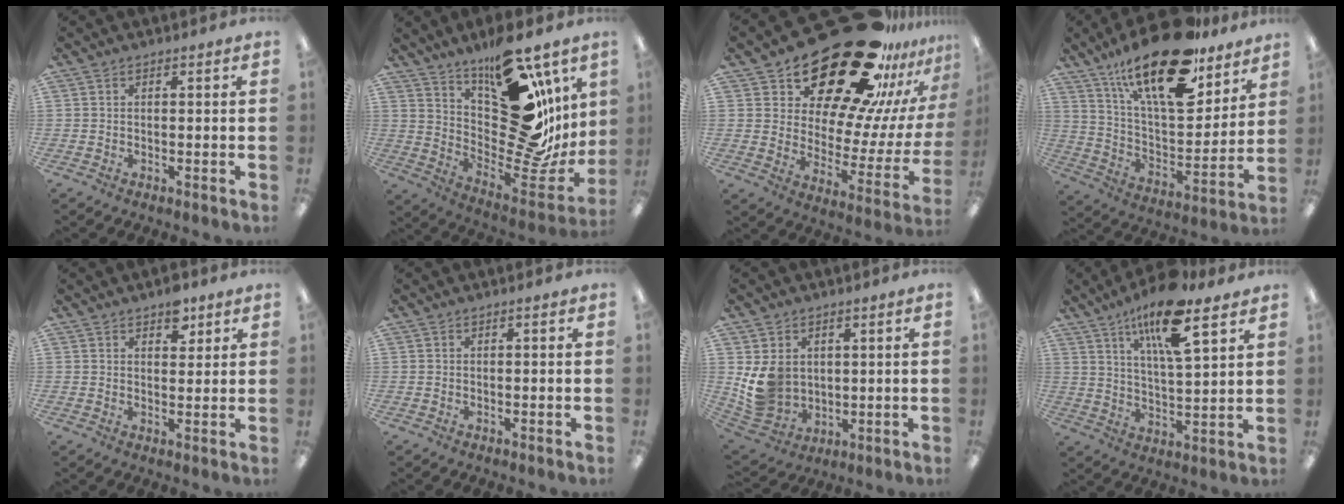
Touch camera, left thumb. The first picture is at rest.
{"total": 24.0, "force": [10.2, 11.9, 18.1], "torque": [-0.234, -0.087, 0.185]}
{"total": 28.8, "force": [22.1, 11.9, 14.3], "torque": [-0.206, -0.159, 0.385]}
{"total": 24.3, "force": [17.0, 8.7, 15.1], "torque": [-0.248, -0.102, 0.290]}
{"total": 5.5, "force": [3.5, 3.0, 2.9], "torque": [-0.017, -0.019, 0.055]}
{"total": 0.0}
{"total": 10.3, "force": [2.0, 8.9, 4.7], "torque": [-0.111, 0.001, 0.048]}
{"total": 15.3, "force": [9.8, 4.4, 10.9], "torque": [-0.191, -0.041, 0.162]}